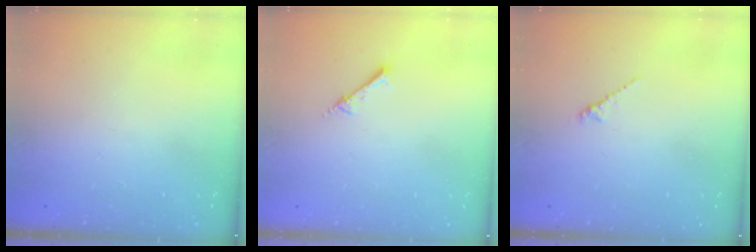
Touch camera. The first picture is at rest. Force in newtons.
{"total": 2.6, "press": 2.6, "slide": 0.3}
{"total": 1.6, "press": 1.5, "slide": 0.5}